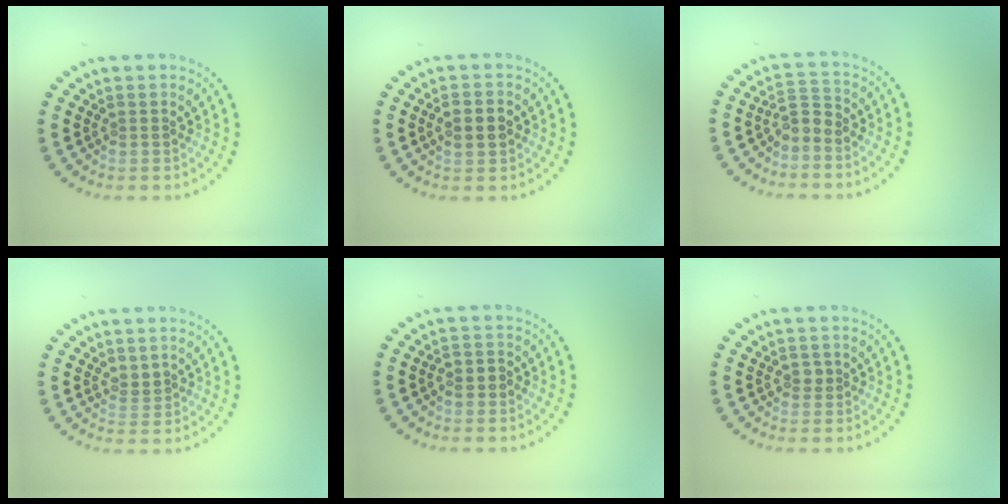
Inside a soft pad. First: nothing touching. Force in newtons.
{"total": 2.9, "press": 2.9, "slide": 0.2}
{"total": 1.7, "press": 1.3, "slide": 1.2}
{"total": 1.0, "press": 0.8, "slide": 0.7}
{"total": 1.5, "press": 1.2, "slide": 0.9}
{"total": 0.9, "press": 0.7, "slide": 0.5}